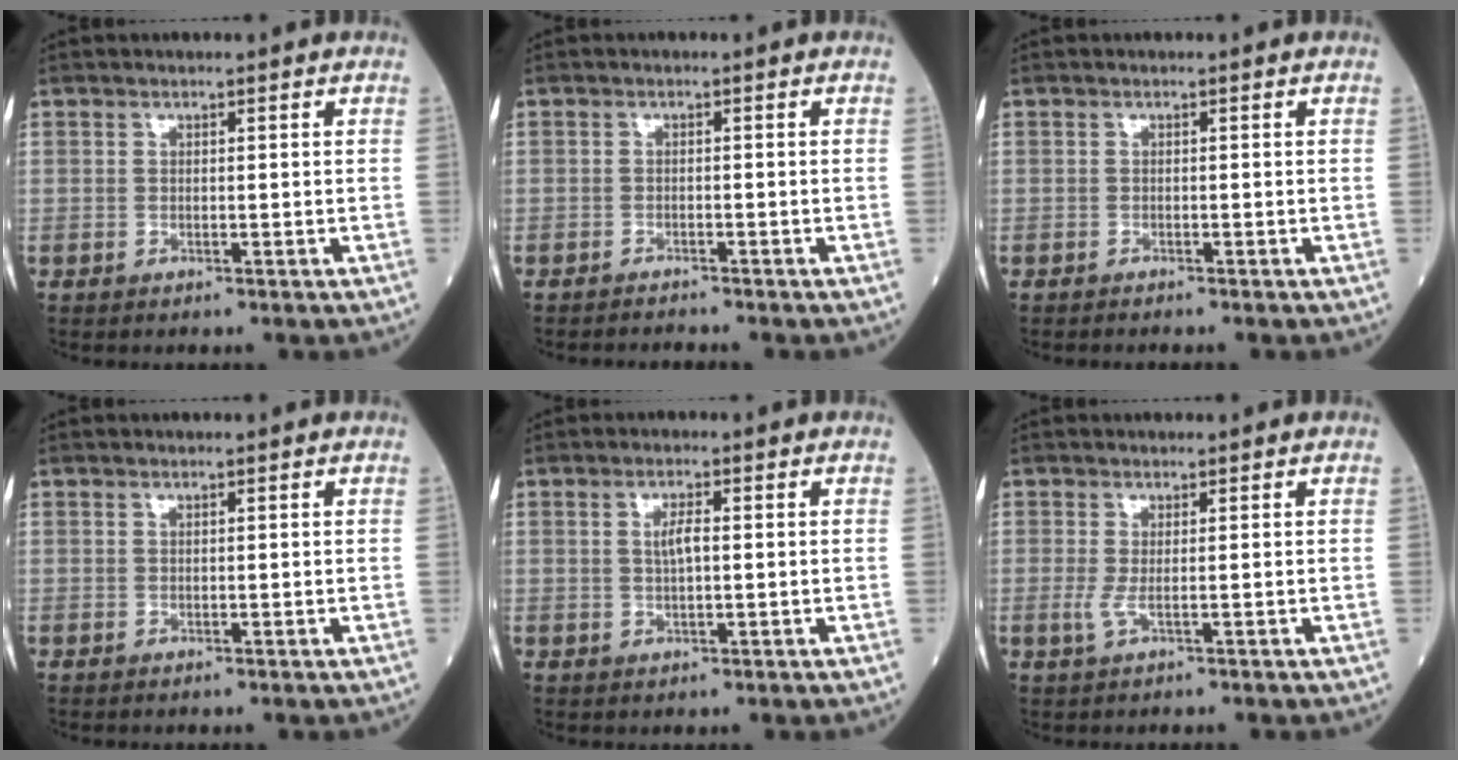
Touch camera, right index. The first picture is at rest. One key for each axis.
{"total": 1.5, "fx": -1.4, "fy": -0.4, "fz": -0.2, "tx": -0.003, "ty": -0.009, "tz": -0.021}
{"total": 0.9, "fx": -0.8, "fy": -0.2, "fz": 0.3, "tx": -0.010, "ty": -0.004, "tz": -0.012}
{"total": 0.0}
{"total": 2.5, "fx": 0.3, "fy": 0.6, "fz": 2.4, "tx": -0.047, "ty": 0.002, "tz": 0.006}
{"total": 1.5, "fx": -0.2, "fy": -0.3, "fz": 1.4, "tx": -0.042, "ty": -0.007, "tz": -0.003}